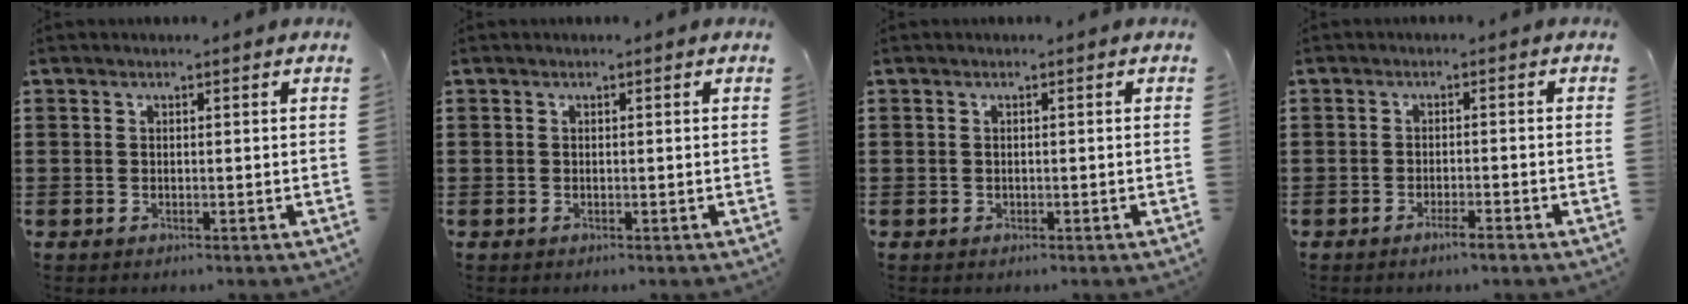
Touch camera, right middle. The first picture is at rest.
{"total": 0.0}
{"total": 0.0}
{"total": 2.9, "force": [-2.1, 0.1, 2.0], "torque": [-0.031, 0.003, -0.039]}